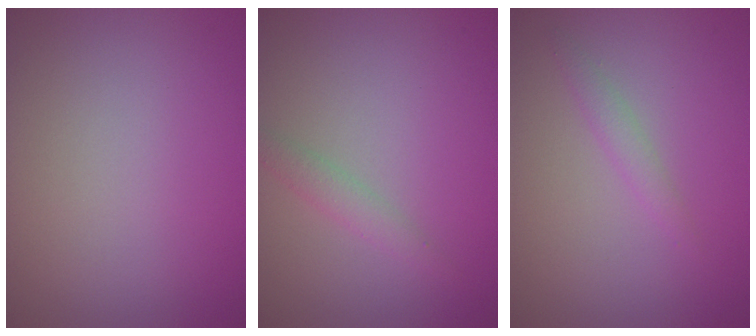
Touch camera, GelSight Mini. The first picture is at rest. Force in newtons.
{"total": 1.3, "press": 1.3, "slide": 0.0}
{"total": 1.1, "press": 1.1, "slide": 0.1}